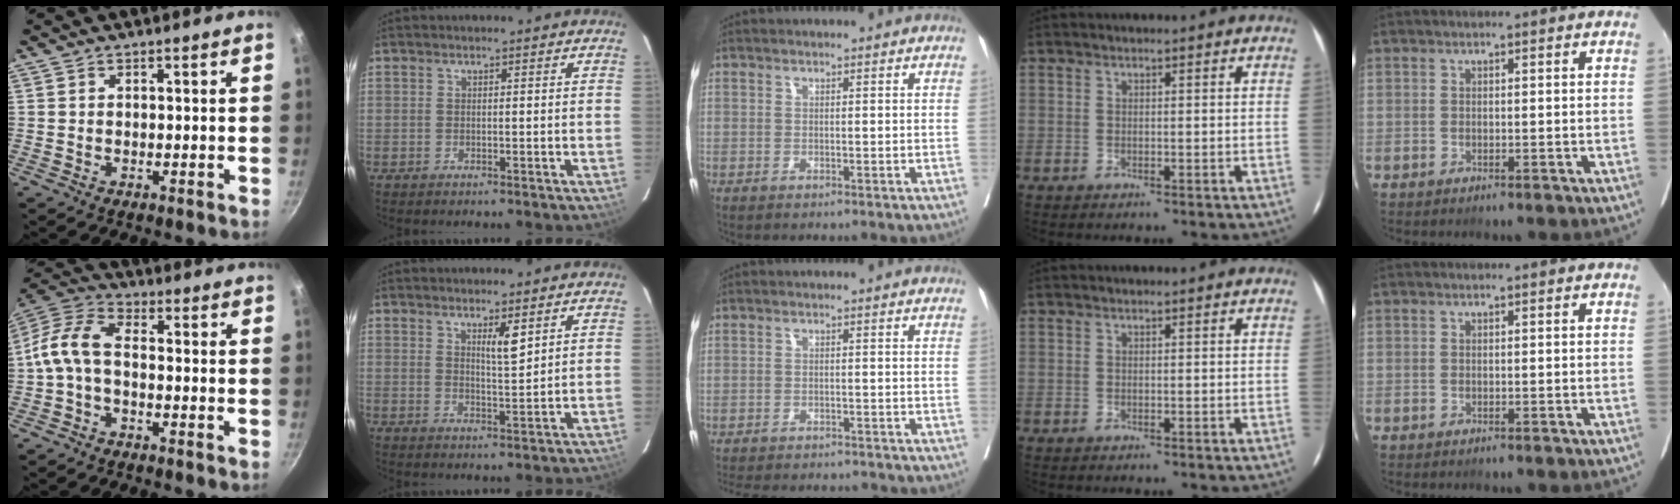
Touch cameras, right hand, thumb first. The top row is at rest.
{"thumb": {"total": 9.6, "force": [-1.1, 5.4, 7.9], "torque": [-0.165, 0.031, -0.034]}, "index": {"total": 3.3, "force": [1.9, 0.3, 2.7], "torque": [-0.048, -0.007, 0.034]}, "middle": {"total": 12.0, "force": [-11.1, 2.8, 3.7], "torque": [-0.068, -0.001, -0.143]}}